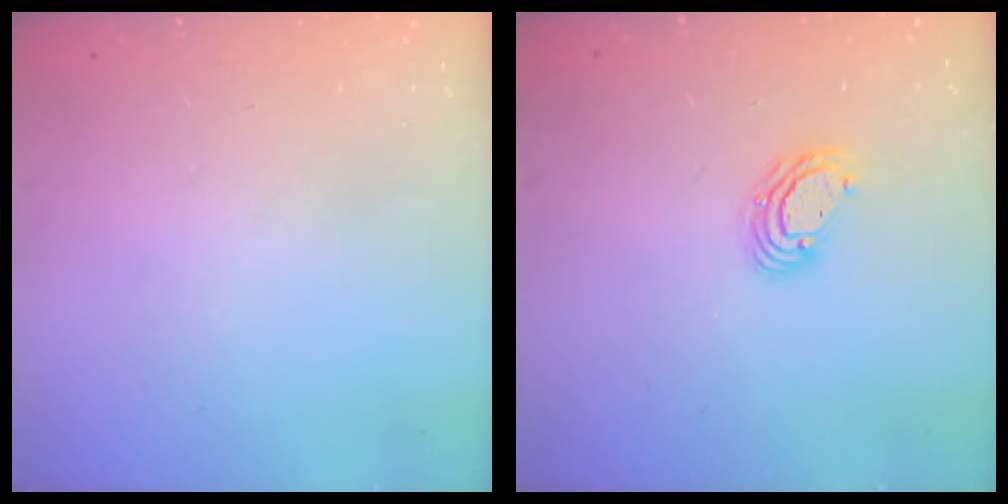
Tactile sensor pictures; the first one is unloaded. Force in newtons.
{"total": 6.3, "press": 6.3, "slide": 0.6}